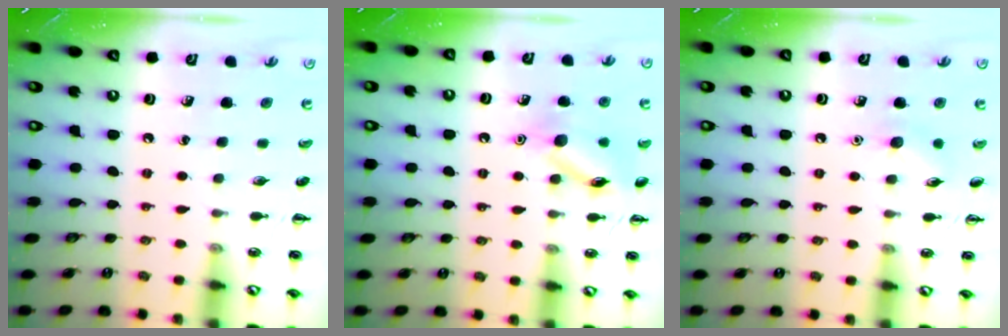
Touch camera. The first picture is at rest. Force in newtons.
{"total": 11.8, "press": 11.8, "slide": 0.5}
{"total": 5.8, "press": 5.6, "slide": 1.6}